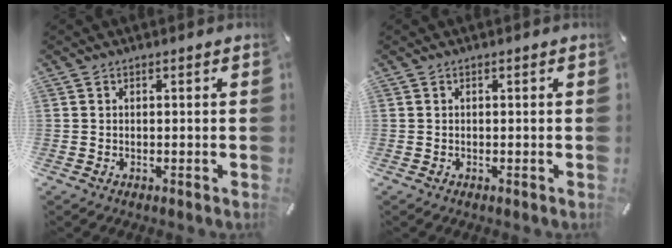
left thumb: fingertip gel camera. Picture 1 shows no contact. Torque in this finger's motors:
{"motor_torque": [-0.31, -0.12, -0.01, 0.00, 0.00]}